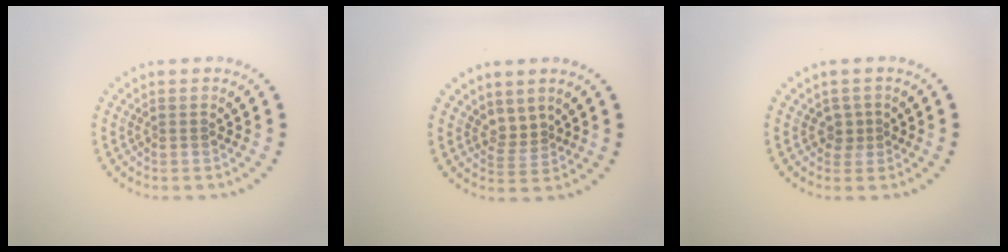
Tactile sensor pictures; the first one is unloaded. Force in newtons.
{"total": 1.8, "press": 1.2, "slide": 1.4}
{"total": 1.4, "press": 1.2, "slide": 0.8}